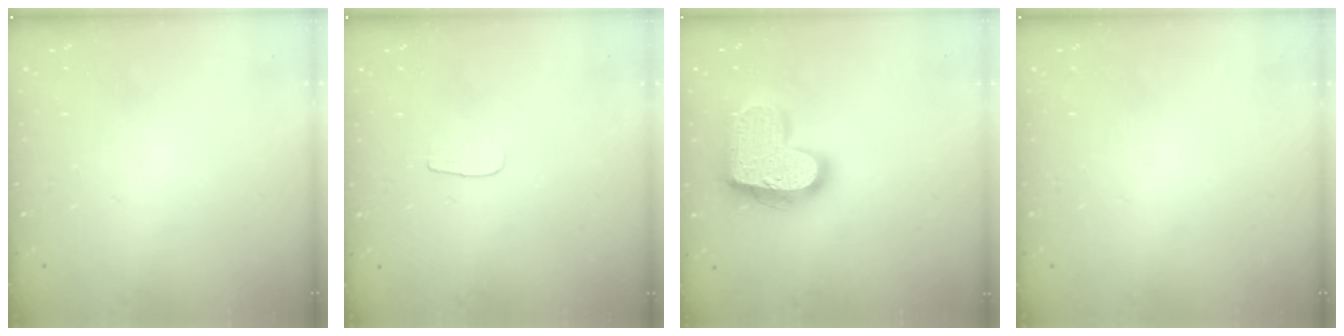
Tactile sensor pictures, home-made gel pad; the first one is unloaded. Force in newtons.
{"total": 3.6, "press": 3.6, "slide": 0.4}
{"total": 20.0, "press": 20.0, "slide": 1.2}
{"total": 0.0}